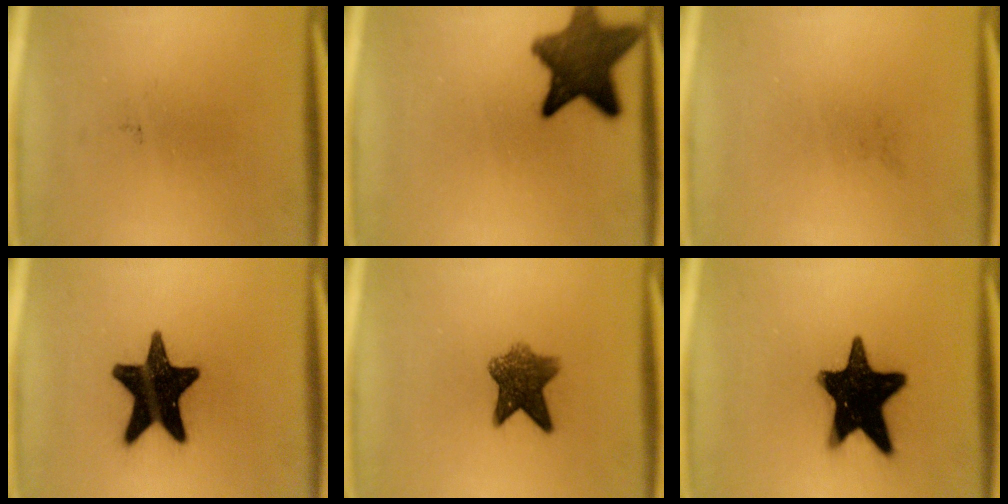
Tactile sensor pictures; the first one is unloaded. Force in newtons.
{"total": 11.3}
{"total": 0.0}
{"total": 18.6}
{"total": 7.3}
{"total": 19.4}